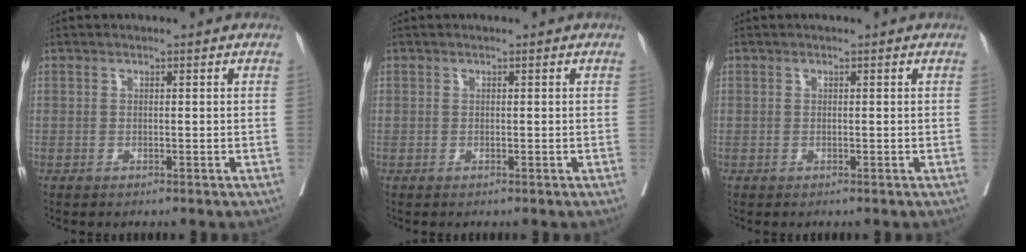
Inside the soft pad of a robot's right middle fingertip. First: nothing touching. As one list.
[{"total": 0.0}, {"total": 0.0}]